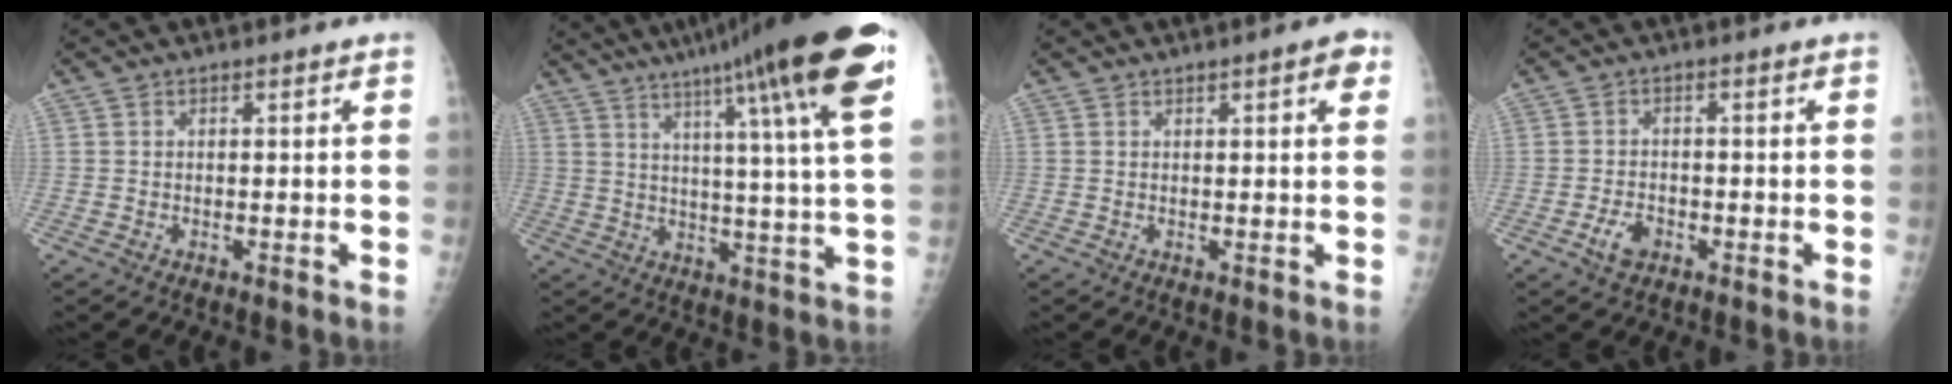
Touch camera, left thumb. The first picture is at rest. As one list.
[{"total": 23.7, "force": [13.5, 1.5, 19.5], "torque": [-0.285, -0.029, 0.180]}, {"total": 3.3, "force": [1.5, 0.7, 2.8], "torque": [-0.031, -0.001, 0.016]}, {"total": 3.7, "force": [-1.8, 2.3, 2.3], "torque": [-0.038, 0.009, -0.030]}]